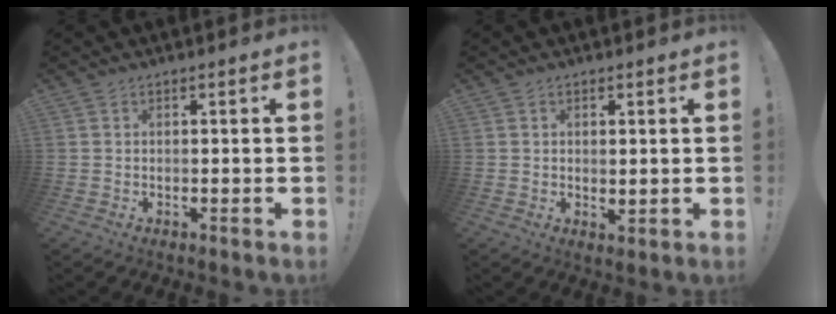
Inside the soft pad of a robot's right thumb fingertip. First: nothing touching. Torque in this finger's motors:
{"motor_torque": [-0.36, 0.07, -0.07, 0.16, 0.03]}